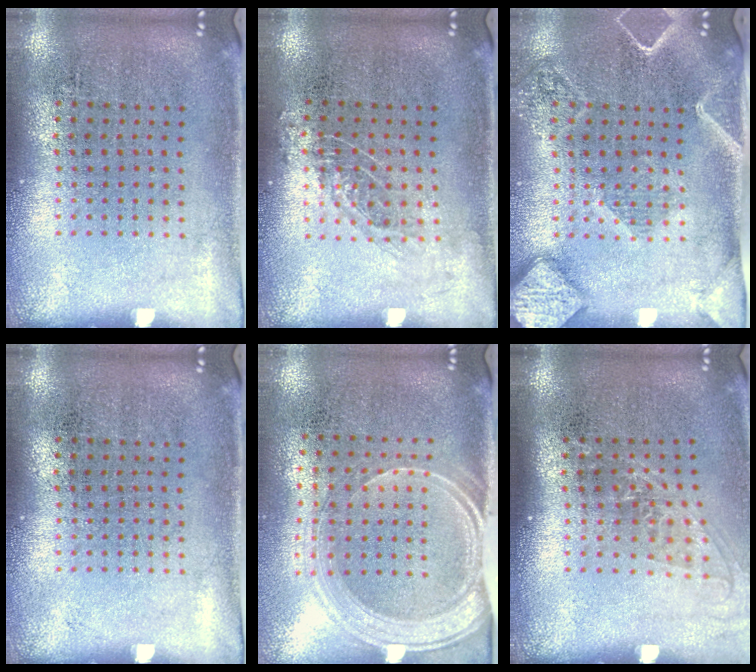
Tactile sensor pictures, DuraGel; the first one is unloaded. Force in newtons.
{"total": 0.8, "press": 0.8, "slide": 0.2}
{"total": 2.6, "press": 2.2, "slide": 1.3}
{"total": 0.0}
{"total": 1.9, "press": 1.7, "slide": 0.9}
{"total": 1.2, "press": 1.0, "slide": 0.7}